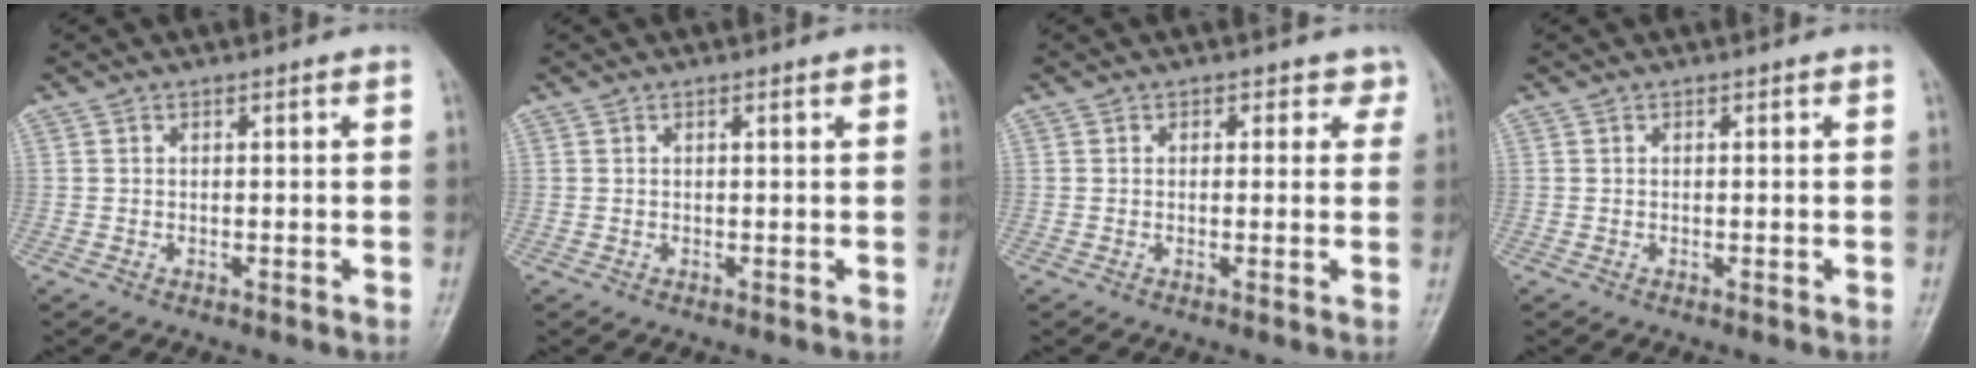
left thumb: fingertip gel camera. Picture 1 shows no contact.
{"total": 0.8, "force": [0.4, 0.1, 0.7], "torque": [-0.013, 0.001, 0.004]}
{"total": 2.4, "force": [1.3, 1.9, 0.8], "torque": [0.024, -0.002, 0.007]}
{"total": 0.0}